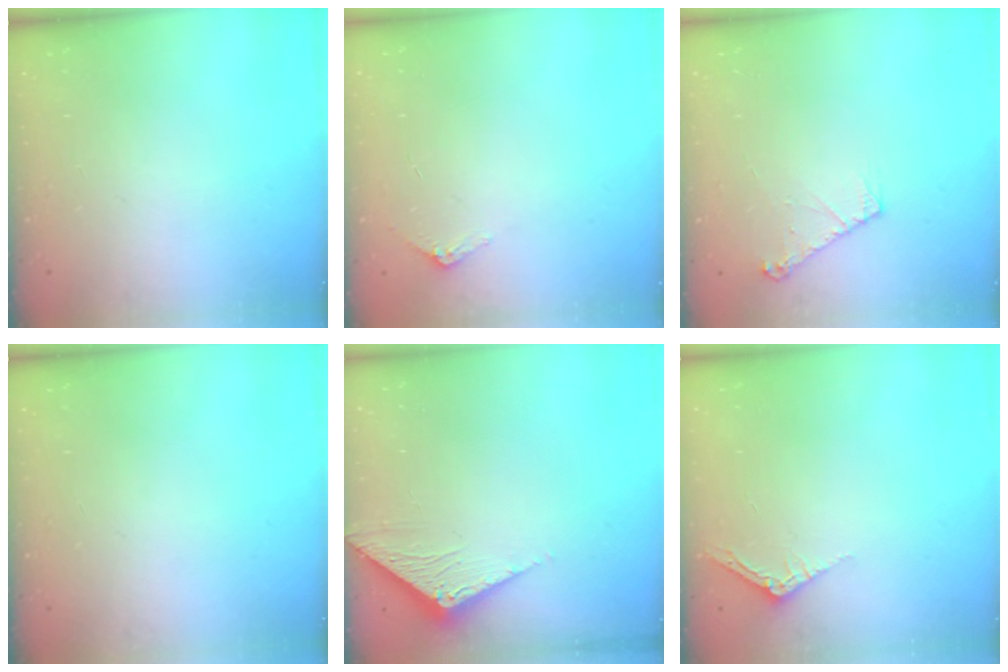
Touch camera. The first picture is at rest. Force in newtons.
{"total": 2.9, "press": 2.9, "slide": 0.2}
{"total": 6.0, "press": 6.0, "slide": 0.7}
{"total": 0.0}
{"total": 3.5, "press": 3.5, "slide": 0.2}
{"total": 2.5, "press": 2.5, "slide": 0.2}